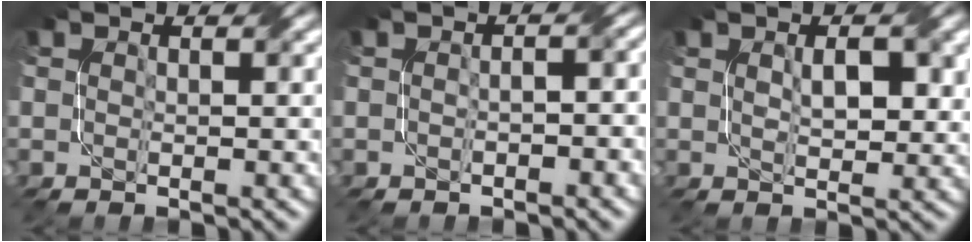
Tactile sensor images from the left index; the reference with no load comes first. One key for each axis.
{"total": 2.1, "fx": -0.6, "fy": 0.9, "fz": 1.8, "tx": -0.025, "ty": -0.001, "tz": -0.005}
{"total": 3.0, "fx": 0.9, "fy": 1.3, "fz": 2.5, "tx": -0.046, "ty": 0.001, "tz": 0.020}